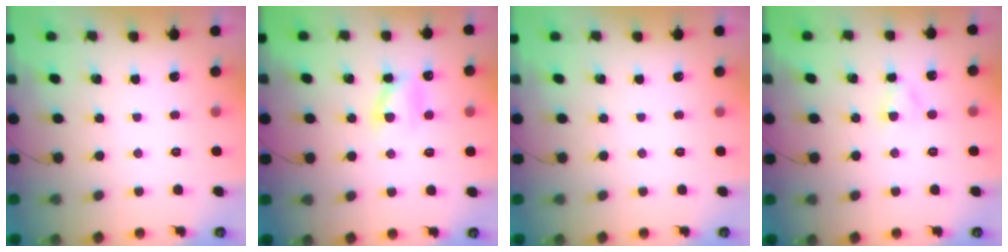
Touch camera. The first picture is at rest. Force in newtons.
{"total": 7.4, "press": 7.2, "slide": 1.4}
{"total": 0.0}
{"total": 2.6, "press": 2.3, "slide": 1.2}